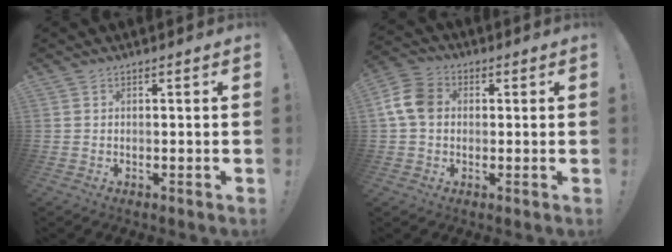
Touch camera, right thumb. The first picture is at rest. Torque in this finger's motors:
{"motor_torque": [-0.04, 0.15, 0.03, 0.05, 0.16]}